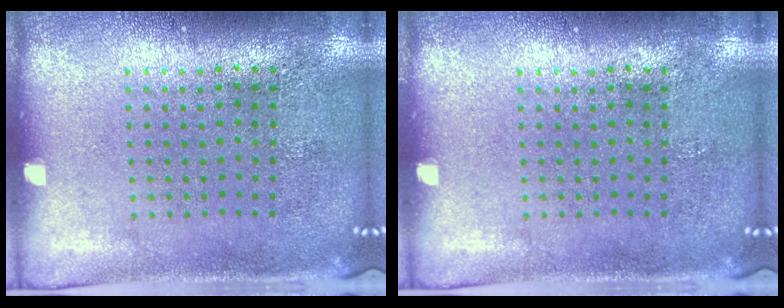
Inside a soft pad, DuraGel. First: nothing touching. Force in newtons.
{"total": 0.0}